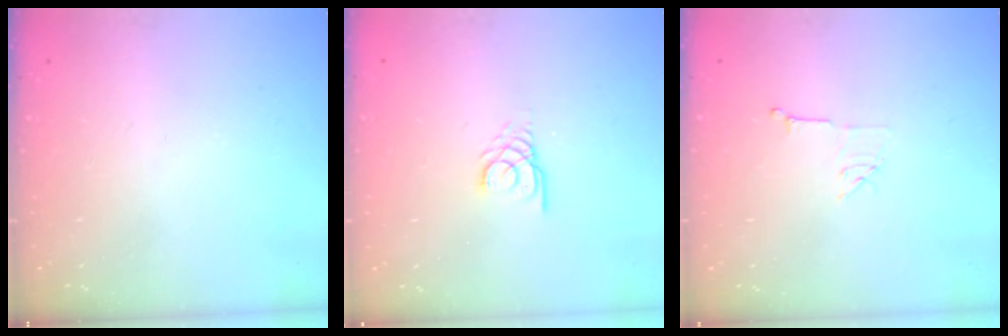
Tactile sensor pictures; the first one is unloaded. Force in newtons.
{"total": 3.0, "press": 3.0, "slide": 0.3}
{"total": 6.0, "press": 6.0, "slide": 0.5}